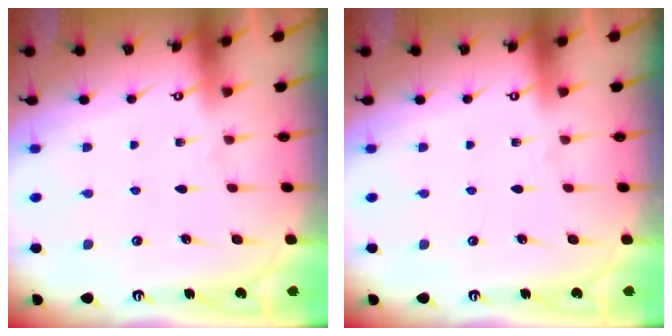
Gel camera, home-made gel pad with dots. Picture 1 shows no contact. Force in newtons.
{"total": 0.0}